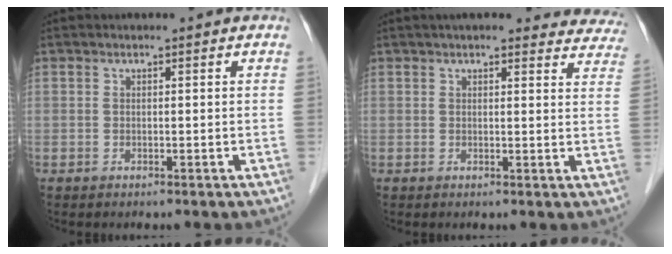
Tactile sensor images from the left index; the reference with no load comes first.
{"total": 15.8, "force": [14.5, 3.7, 5.0], "torque": [-0.029, 0.010, 0.149]}